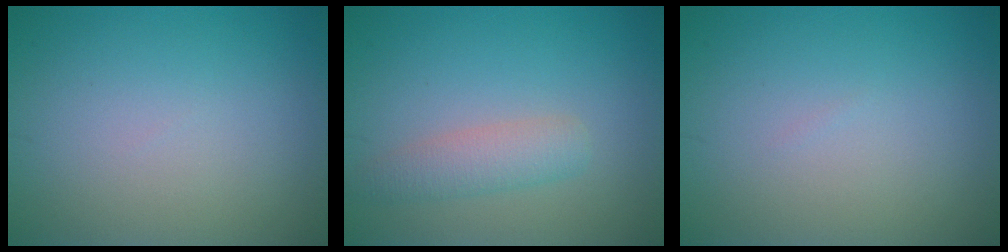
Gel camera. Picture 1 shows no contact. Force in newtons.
{"total": 2.6, "press": 2.6, "slide": 0.2}
{"total": 0.0}